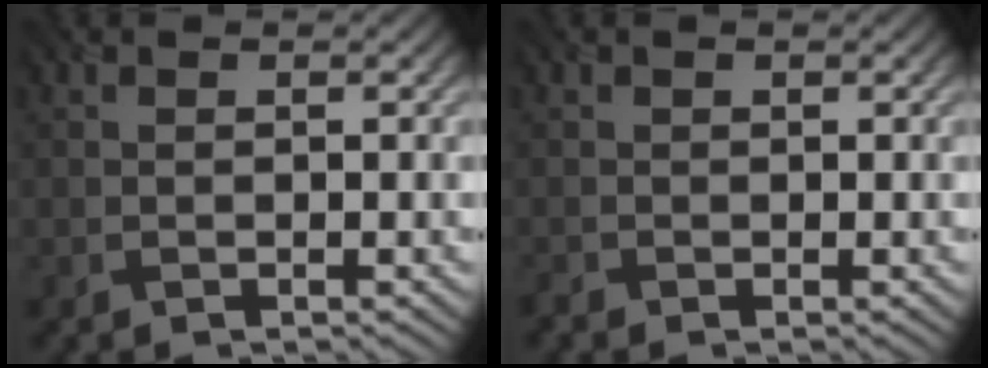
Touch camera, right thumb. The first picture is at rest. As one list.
[{"total": 0.8, "force": [-0.5, 0.7, -0.1], "torque": [-0.001, -0.003, -0.013]}]